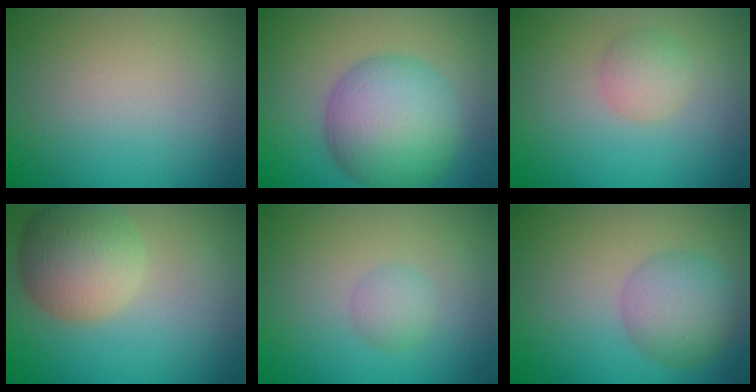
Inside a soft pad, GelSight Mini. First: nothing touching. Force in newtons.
{"total": 9.7, "press": 9.7, "slide": 0.1}
{"total": 2.3, "press": 2.3, "slide": 0.1}
{"total": 7.0, "press": 7.0, "slide": 0.3}
{"total": 1.7, "press": 1.7, "slide": 0.1}
{"total": 4.7, "press": 4.7, "slide": 0.2}